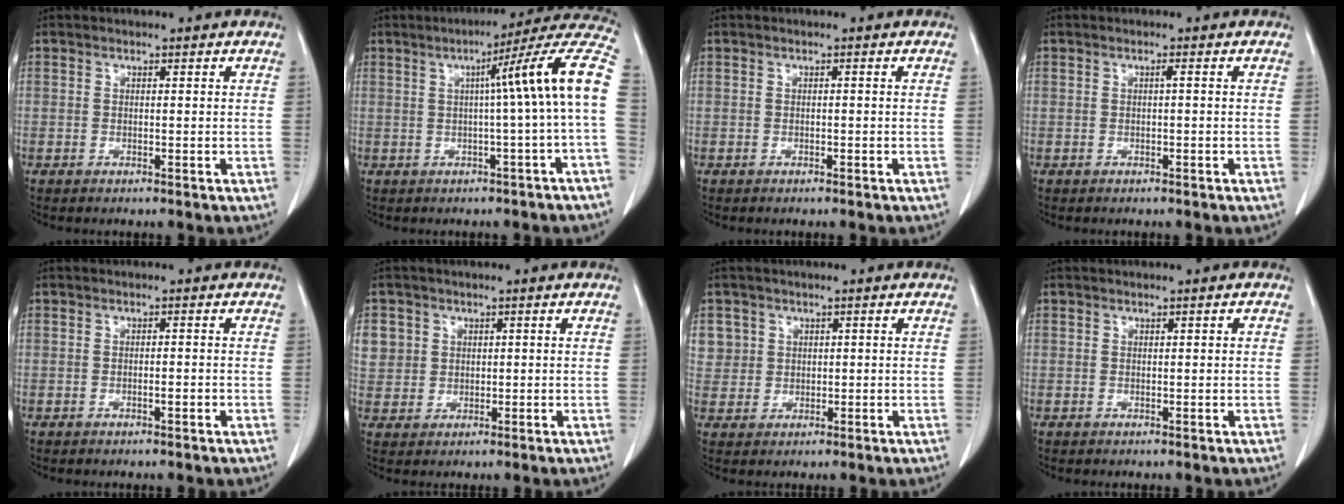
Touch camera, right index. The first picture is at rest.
{"total": 13.5, "force": [0.7, -1.5, 13.4], "torque": [-0.165, 0.030, 0.000]}
{"total": 0.0}
{"total": 0.5, "force": [0.0, -0.1, 0.5], "torque": [-0.007, 0.000, -0.001]}
{"total": 1.1, "force": [-0.5, 0.2, 1.0], "torque": [-0.016, 0.001, -0.009]}
{"total": 5.7, "force": [1.7, 5.4, 0.9], "torque": [-0.016, 0.015, 0.038]}
{"total": 3.5, "force": [1.2, 3.3, -0.1], "torque": [0.022, 0.005, 0.020]}
{"total": 0.7, "force": [0.1, 0.2, 0.7], "torque": [-0.013, 0.006, 0.003]}